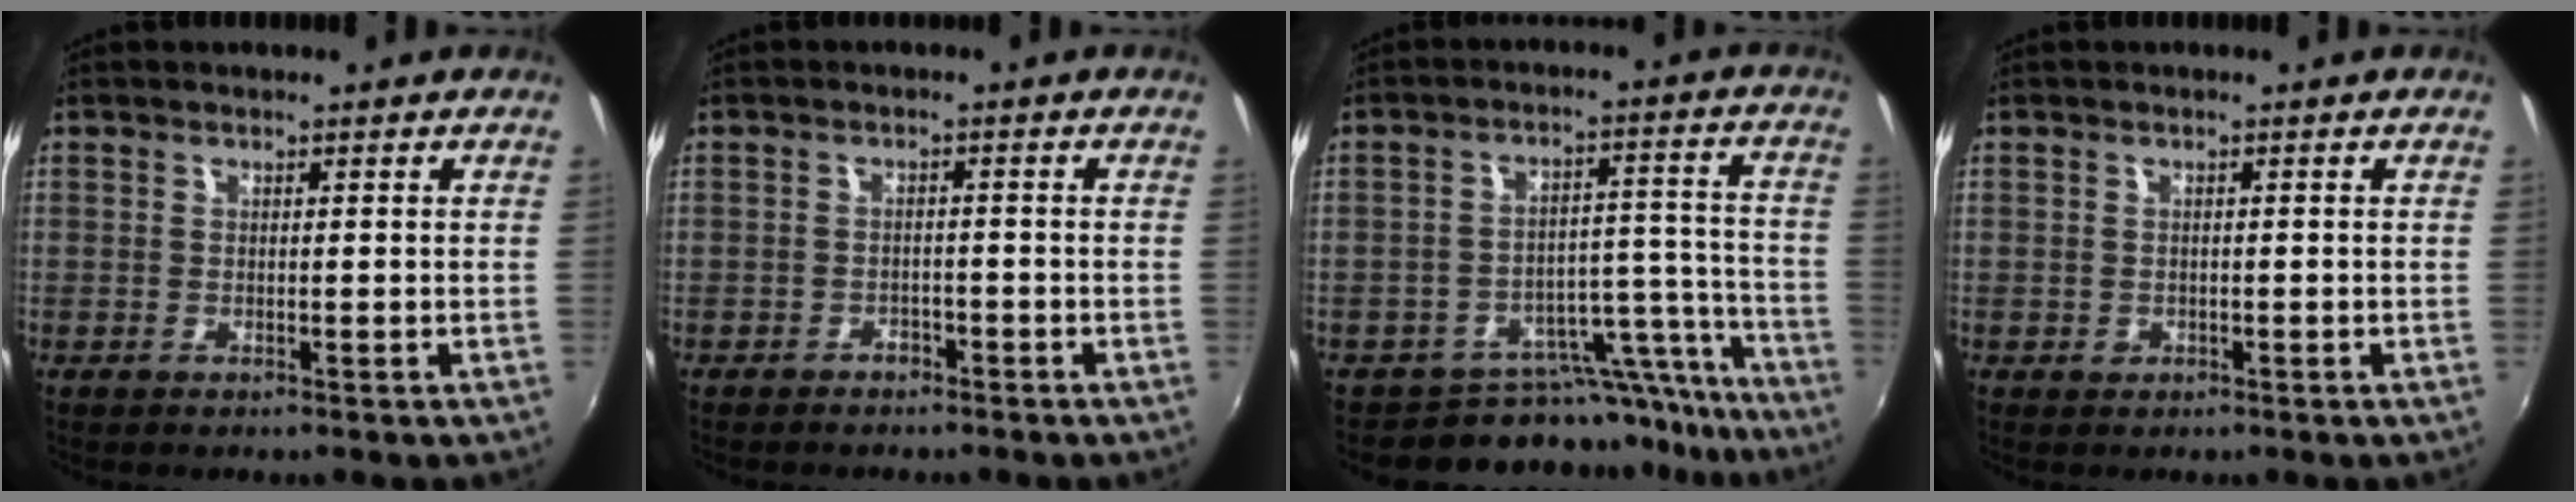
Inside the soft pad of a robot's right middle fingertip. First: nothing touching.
{"total": 3.0, "force": [-2.6, 1.3, 0.7], "torque": [-0.023, -0.004, -0.038]}
{"total": 14.2, "force": [-13.3, 5.0, 0.8], "torque": [0.004, 0.059, -0.183]}
{"total": 0.9, "force": [-0.4, 0.8, 0.2], "torque": [-0.002, -0.002, -0.004]}